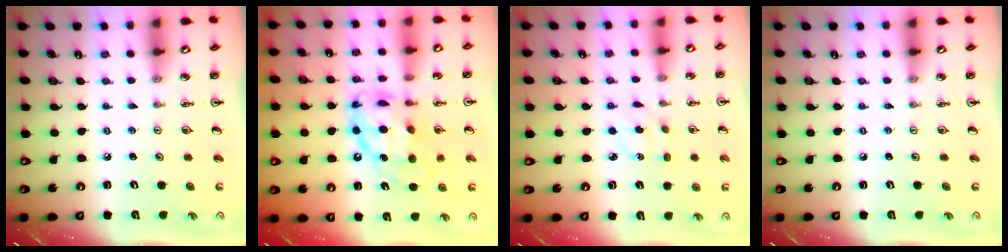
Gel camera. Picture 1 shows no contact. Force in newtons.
{"total": 12.9, "press": 12.8, "slide": 1.0}
{"total": 3.7, "press": 3.6, "slide": 0.8}
{"total": 0.0}